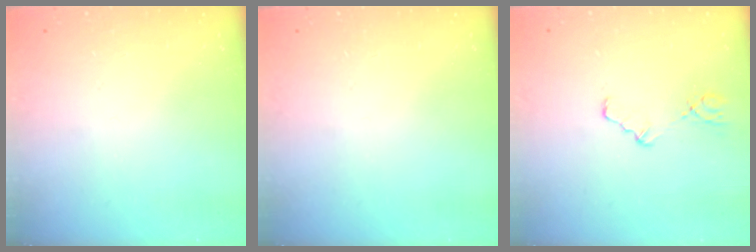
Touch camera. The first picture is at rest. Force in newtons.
{"total": 0.0}
{"total": 2.2, "press": 2.2, "slide": 0.2}